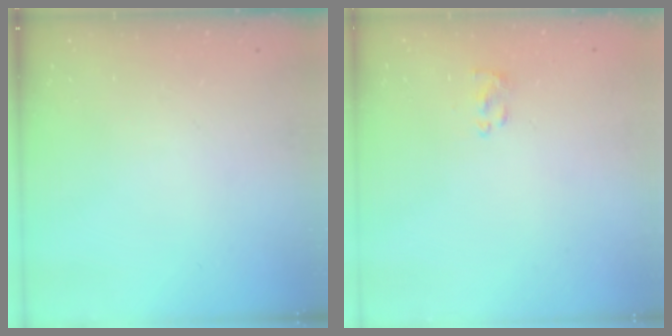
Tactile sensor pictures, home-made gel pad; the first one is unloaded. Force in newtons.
{"total": 1.4, "press": 1.3, "slide": 0.6}